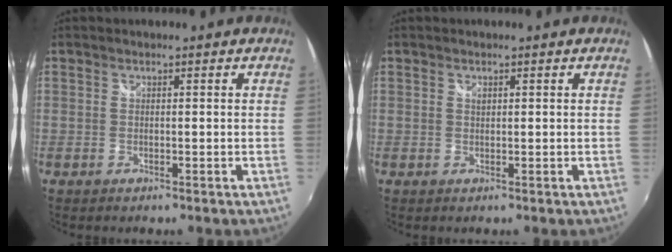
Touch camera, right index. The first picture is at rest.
{"total": 0.5, "force": [0.3, 0.4, 0.3], "torque": [-0.005, 0.001, 0.006]}